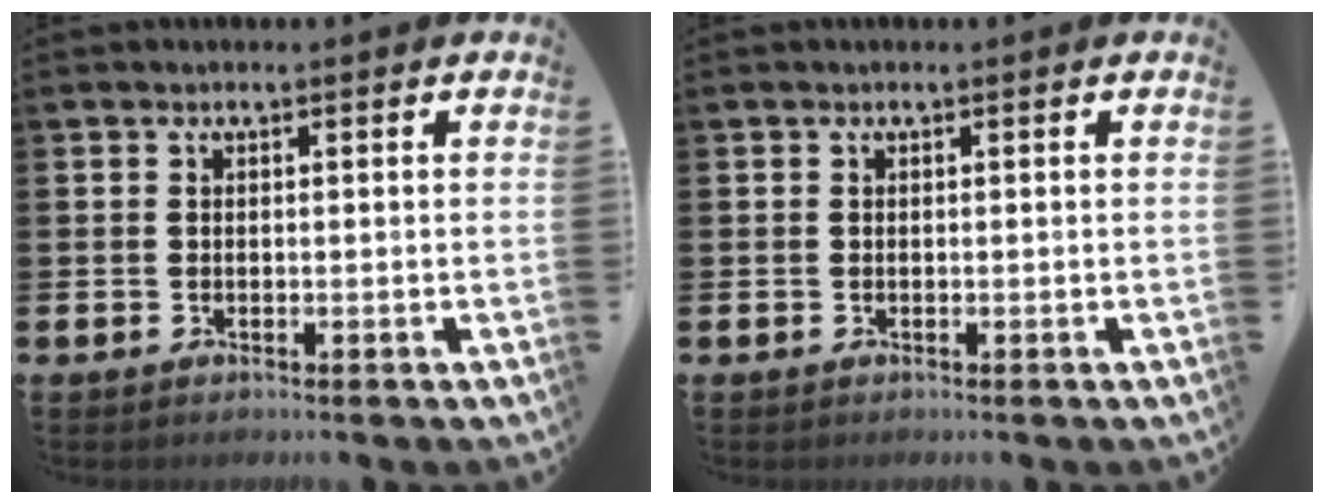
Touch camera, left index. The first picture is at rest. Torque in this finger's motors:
{"motor_torque": [0.00, 0.00, 0.00, 0.00]}